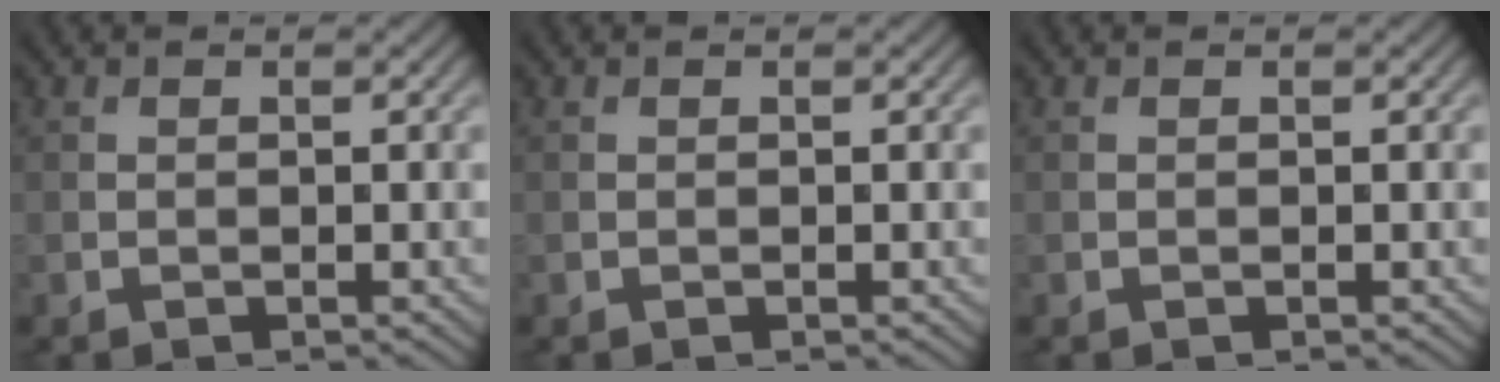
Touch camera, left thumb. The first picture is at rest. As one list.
[{"total": 0.0}, {"total": 0.0}]